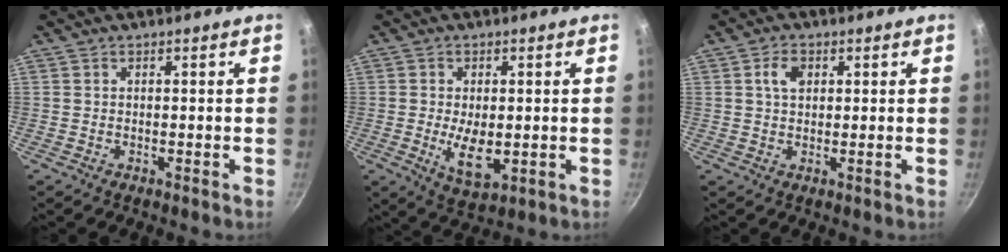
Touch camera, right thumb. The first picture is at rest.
{"total": 7.5, "force": [-0.8, 4.1, 6.3], "torque": [-0.101, -0.010, -0.003]}
{"total": 3.6, "force": [1.0, 2.4, 2.5], "torque": [-0.036, 0.002, 0.016]}